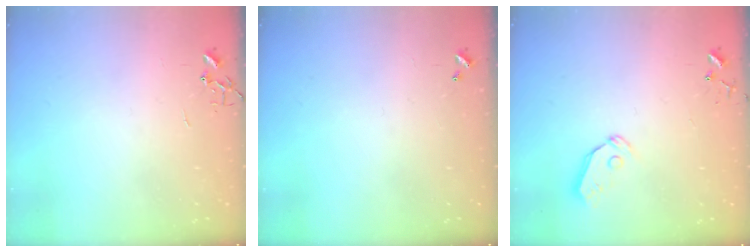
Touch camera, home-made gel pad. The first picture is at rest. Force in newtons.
{"total": 0.0}
{"total": 5.3, "press": 5.3, "slide": 0.2}